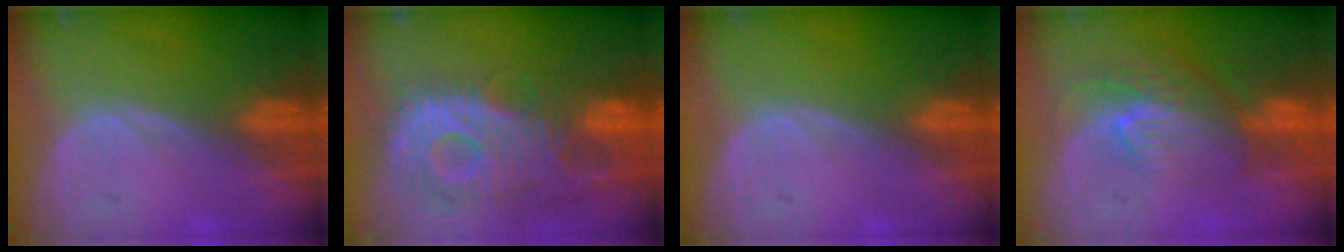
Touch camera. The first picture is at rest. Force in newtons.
{"total": 11.8, "press": 10.6, "slide": 5.3}
{"total": 0.0}
{"total": 8.2, "press": 7.3, "slide": 3.7}